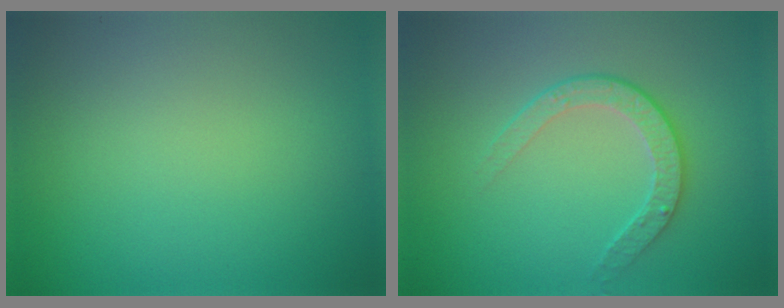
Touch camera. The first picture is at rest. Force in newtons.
{"total": 2.6, "press": 2.0, "slide": 1.7}